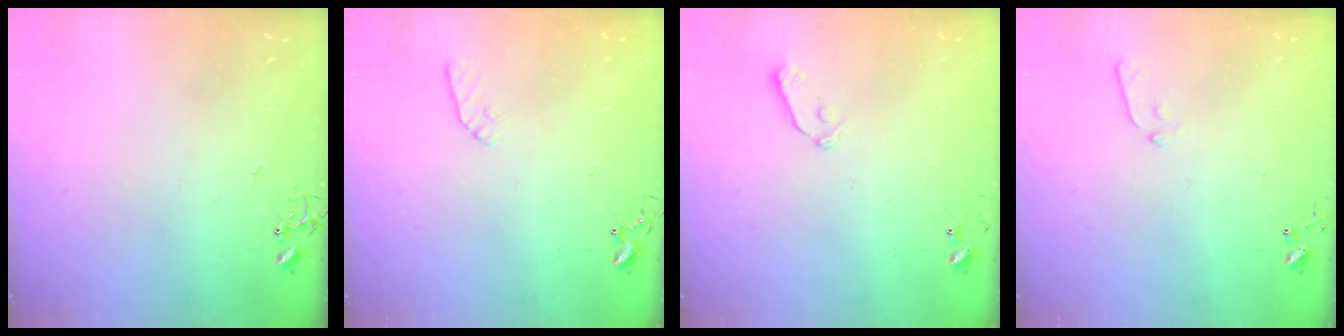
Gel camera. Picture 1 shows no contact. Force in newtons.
{"total": 6.6, "press": 6.5, "slide": 0.7}
{"total": 5.9, "press": 5.9, "slide": 0.5}
{"total": 4.8, "press": 4.7, "slide": 1.0}